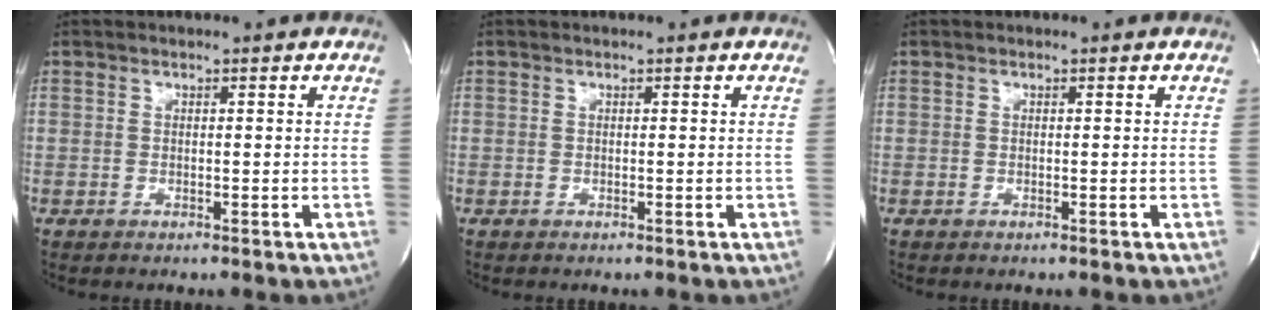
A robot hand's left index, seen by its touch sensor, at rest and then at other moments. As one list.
[{"total": 0.0}, {"total": 0.0}]